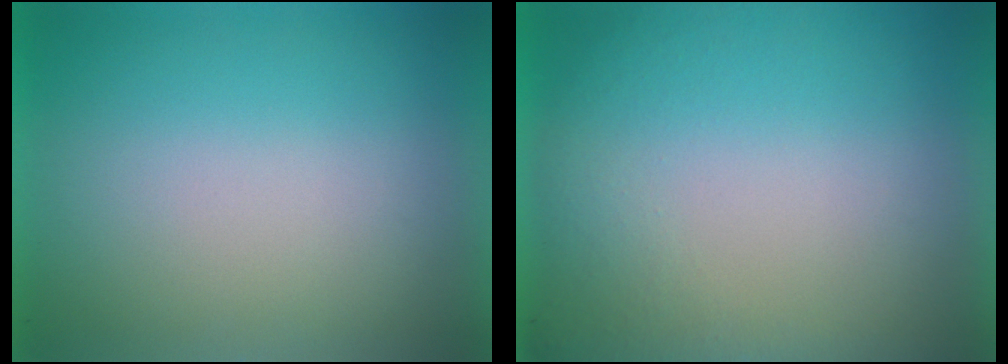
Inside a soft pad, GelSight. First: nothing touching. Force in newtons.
{"total": 5.9}